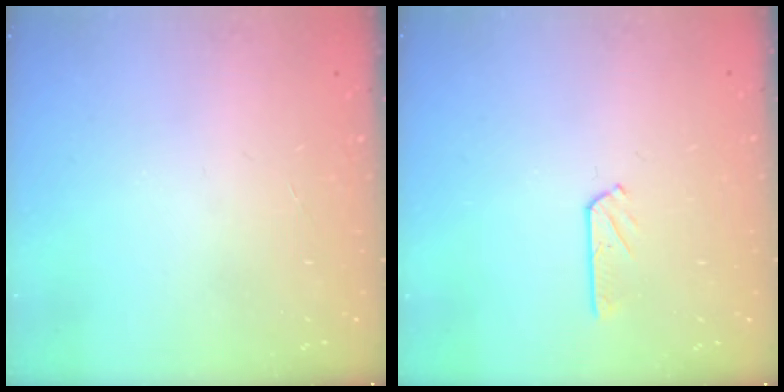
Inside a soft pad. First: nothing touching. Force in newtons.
{"total": 3.0, "press": 3.0, "slide": 0.4}